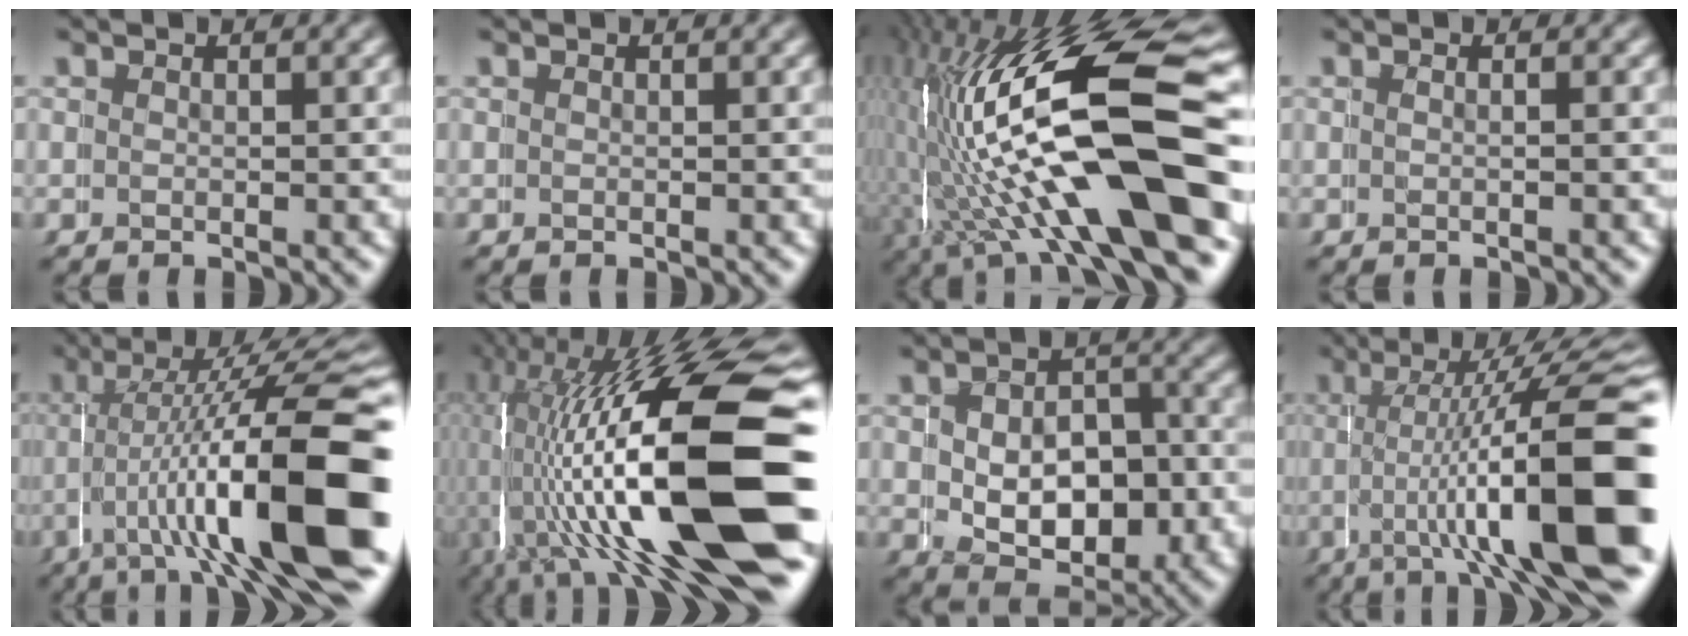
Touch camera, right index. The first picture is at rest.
{"total": 0.0}
{"total": 17.5, "force": [-1.0, 8.0, 15.5], "torque": [-0.278, -0.019, -0.007]}
{"total": 0.0}
{"total": 15.2, "force": [-1.5, 4.2, 14.5], "torque": [-0.209, 0.007, -0.025]}
{"total": 19.2, "force": [-2.9, 8.4, 17.0], "torque": [-0.274, -0.031, -0.022]}
{"total": 6.7, "force": [-0.7, 5.2, 4.2], "torque": [-0.059, -0.031, -0.006]}
{"total": 13.8, "force": [-1.2, 4.0, 13.2], "torque": [-0.177, 0.009, -0.021]}